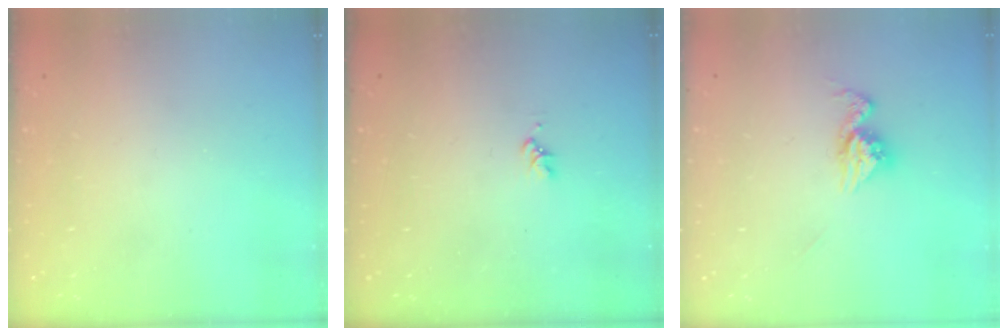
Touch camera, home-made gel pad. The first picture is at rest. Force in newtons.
{"total": 1.6, "press": 1.6, "slide": 0.3}
{"total": 11.1, "press": 11.0, "slide": 0.9}